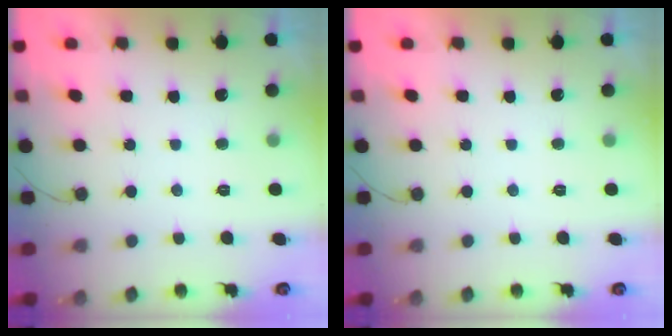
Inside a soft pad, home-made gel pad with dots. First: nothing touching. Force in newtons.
{"total": 0.0}